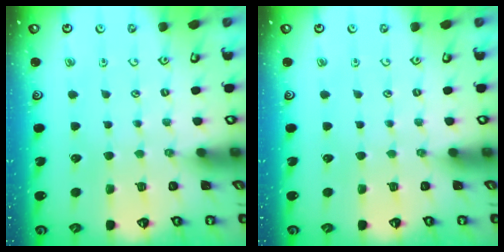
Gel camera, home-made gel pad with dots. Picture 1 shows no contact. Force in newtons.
{"total": 0.0}